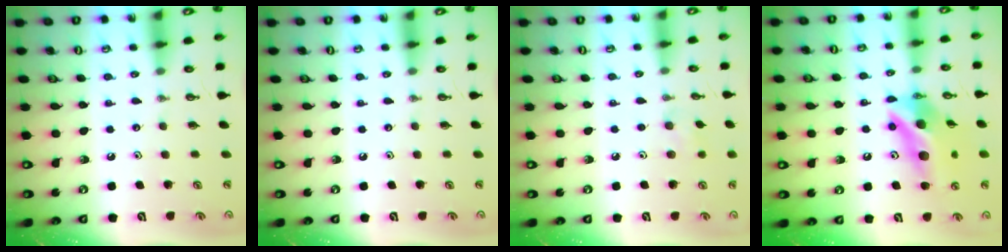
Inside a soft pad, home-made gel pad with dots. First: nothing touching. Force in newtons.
{"total": 0.0}
{"total": 6.4, "press": 6.3, "slide": 0.8}
{"total": 13.0, "press": 12.9, "slide": 1.3}